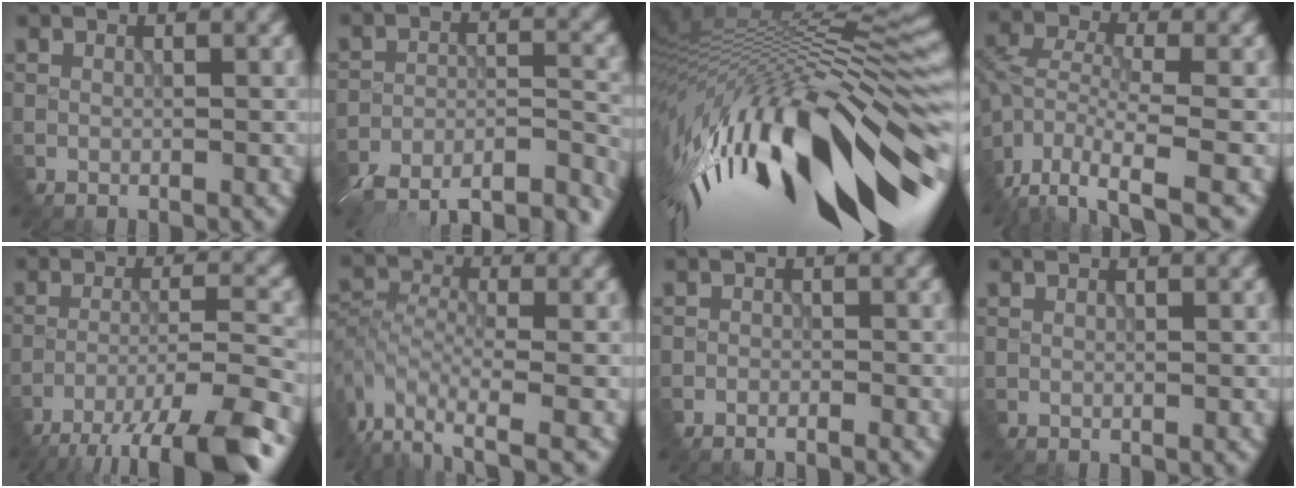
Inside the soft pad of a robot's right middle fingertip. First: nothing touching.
{"total": 19.6, "force": [-18.8, 4.3, 3.3], "torque": [-0.041, -0.006, -0.219]}
{"total": 16.8, "force": [-4.9, 5.8, 15.0], "torque": [-0.287, -0.020, -0.064]}
{"total": 7.5, "force": [-5.6, 2.1, 4.6], "torque": [-0.121, -0.014, -0.090]}
{"total": 11.3, "force": [-9.4, 1.0, 6.2], "torque": [-0.112, -0.013, -0.125]}
{"total": 6.2, "force": [-4.7, 2.3, 3.3], "torque": [-0.091, -0.012, -0.076]}
{"total": 2.6, "force": [-2.5, -0.6, -0.4], "torque": [-0.006, 0.005, -0.027]}
{"total": 0.0}